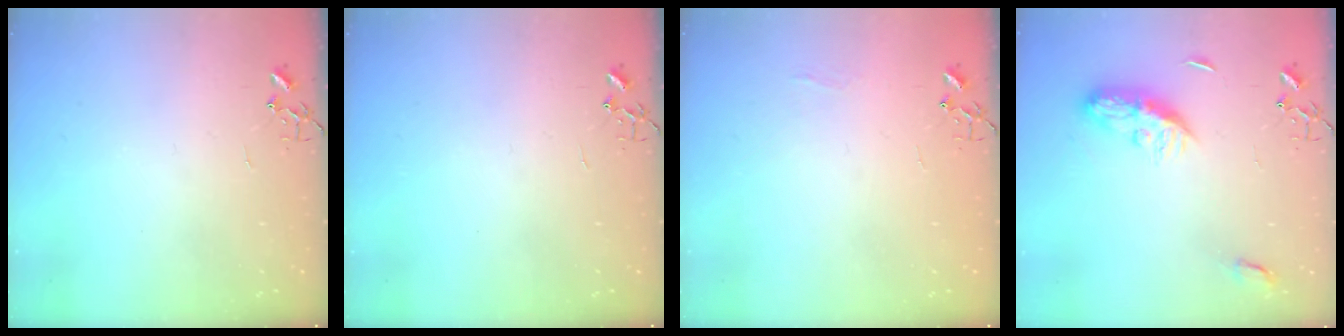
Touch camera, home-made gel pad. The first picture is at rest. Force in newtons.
{"total": 0.0}
{"total": 4.4, "press": 4.4, "slide": 0.6}
{"total": 9.0, "press": 9.0, "slide": 0.1}